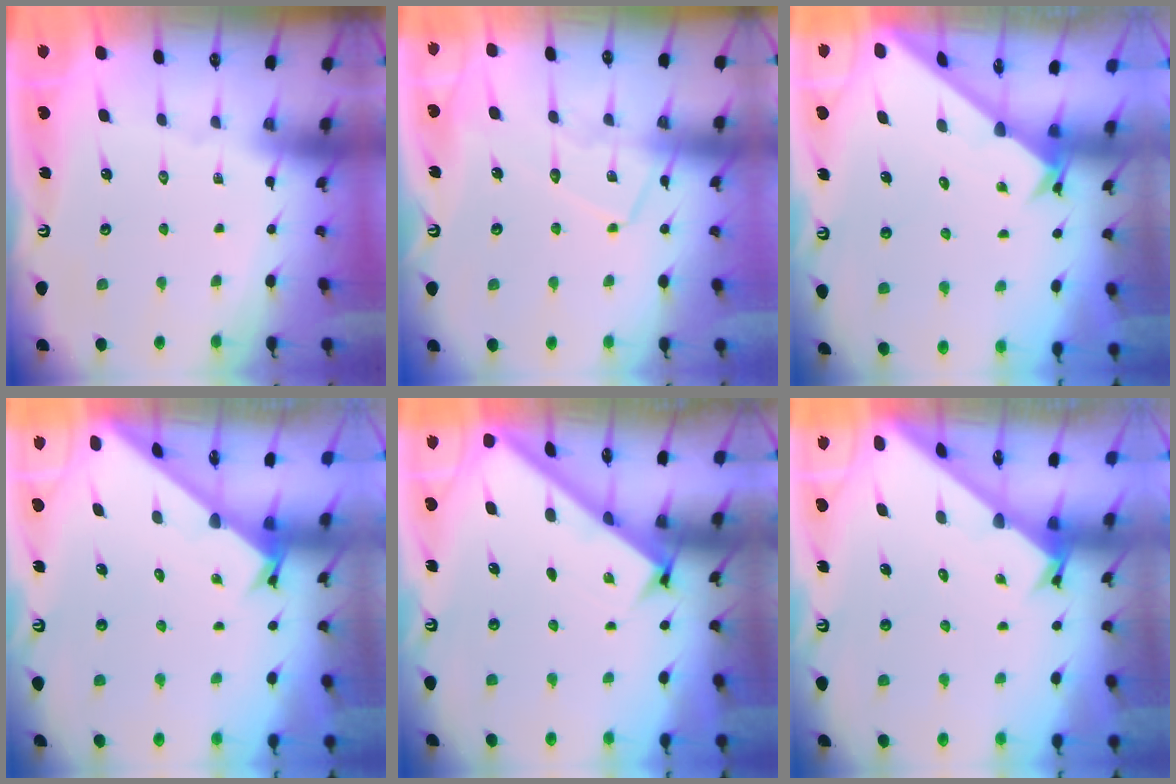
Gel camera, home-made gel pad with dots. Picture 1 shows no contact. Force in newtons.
{"total": 10.4, "press": 10.4, "slide": 0.7}
{"total": 2.6, "press": 2.6, "slide": 0.2}
{"total": 2.5, "press": 2.5, "slide": 0.1}
{"total": 2.5, "press": 2.5, "slide": 0.3}
{"total": 2.3, "press": 2.3, "slide": 0.1}